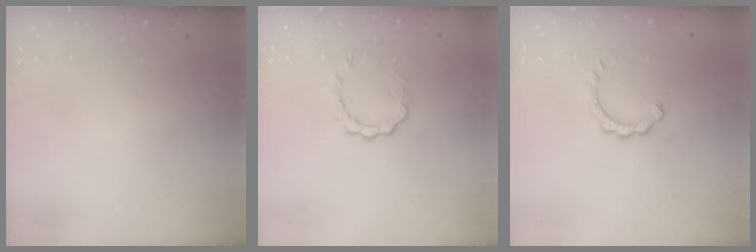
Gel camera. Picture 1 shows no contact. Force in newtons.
{"total": 5.9, "press": 5.9, "slide": 0.3}
{"total": 4.0, "press": 4.0, "slide": 0.3}